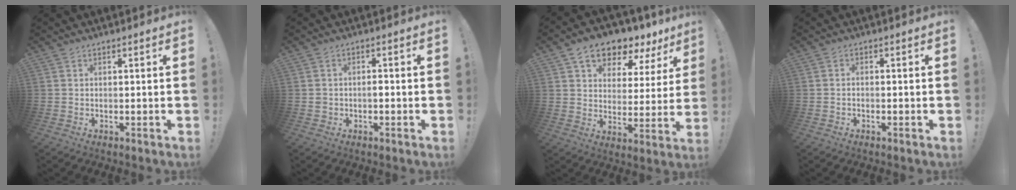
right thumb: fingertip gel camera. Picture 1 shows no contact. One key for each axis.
{"total": 1.7, "fx": -0.8, "fy": 1.2, "fz": 0.9, "tx": -0.017, "ty": 0.007, "tz": -0.015}
{"total": 10.5, "fx": 7.7, "fy": 5.6, "fz": 4.5, "tx": -0.074, "ty": -0.057, "tz": 0.139}
{"total": 0.9, "fx": -0.7, "fy": 0.3, "fz": 0.5, "tx": -0.008, "ty": 0.003, "tz": -0.013}